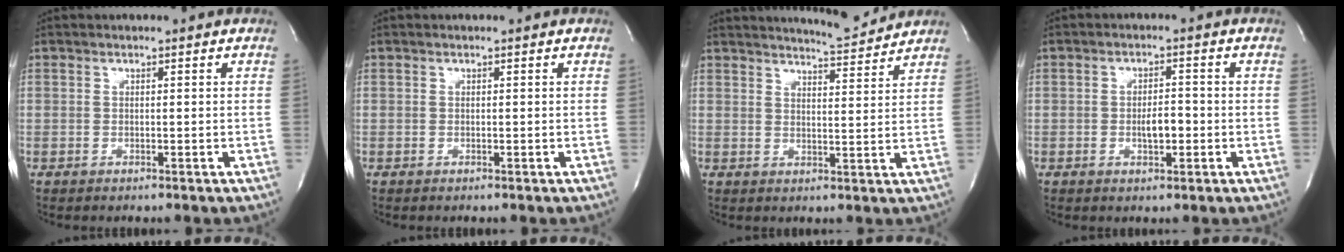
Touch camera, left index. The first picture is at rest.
{"total": 0.0}
{"total": 6.5, "force": [6.5, -0.4, 0.8], "torque": [-0.022, -0.014, 0.090]}
{"total": 3.3, "force": [-0.9, 1.2, 2.9], "torque": [-0.047, 0.003, -0.011]}